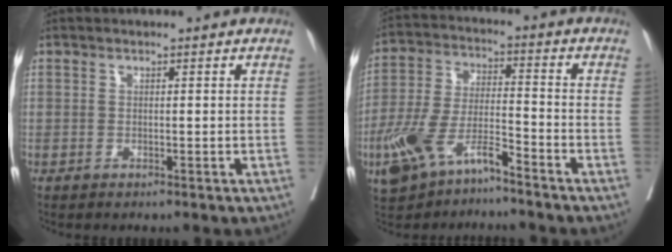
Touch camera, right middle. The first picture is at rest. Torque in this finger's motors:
{"motor_torque": [1.11, -1.03, 0.23, 0.08]}